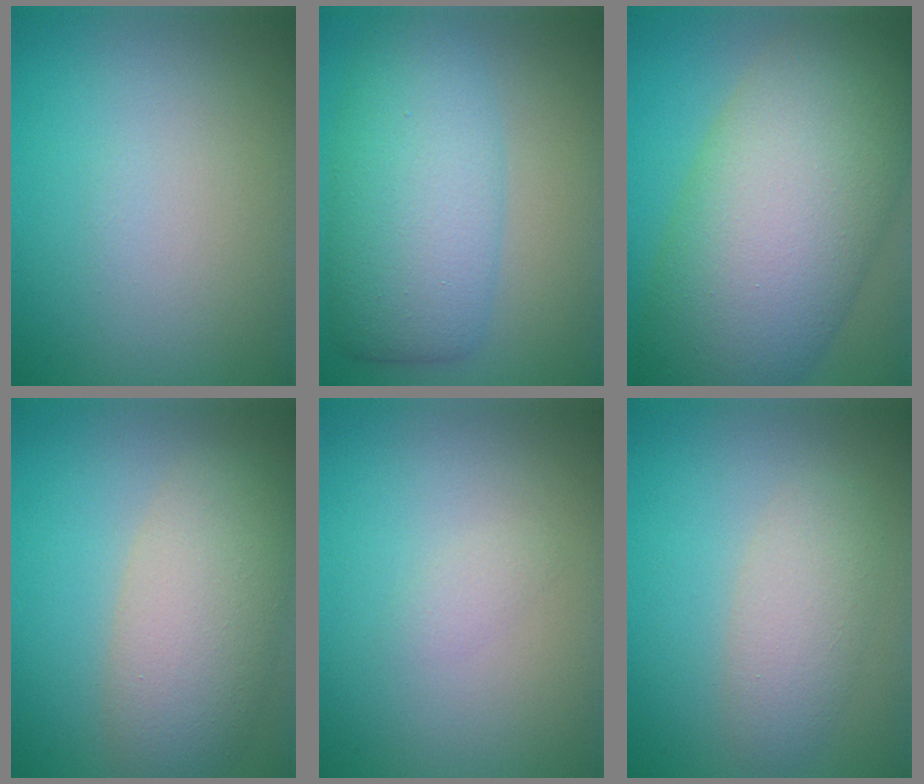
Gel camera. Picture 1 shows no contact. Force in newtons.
{"total": 7.1, "press": 7.1, "slide": 0.2}
{"total": 14.3, "press": 14.3, "slide": 0.5}
{"total": 6.4, "press": 6.4, "slide": 0.3}
{"total": 0.8, "press": 0.8, "slide": 0.0}
{"total": 3.2, "press": 3.2, "slide": 0.2}